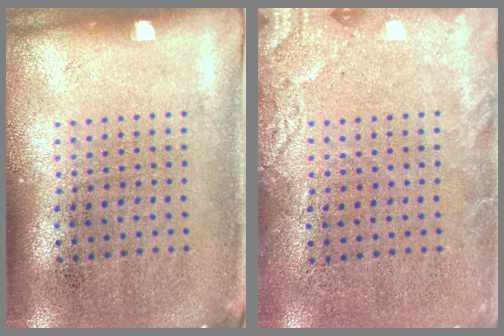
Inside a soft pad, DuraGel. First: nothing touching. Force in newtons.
{"total": 2.6, "press": 2.6, "slide": 0.4}